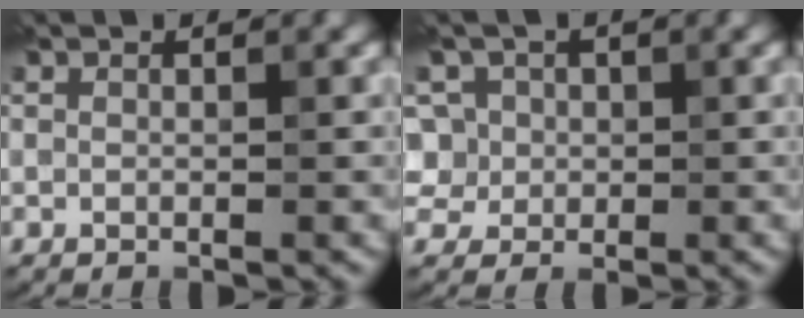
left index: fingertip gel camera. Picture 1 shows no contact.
{"total": 5.3, "force": [1.6, 4.8, 1.8], "torque": [-0.040, 0.028, 0.013]}